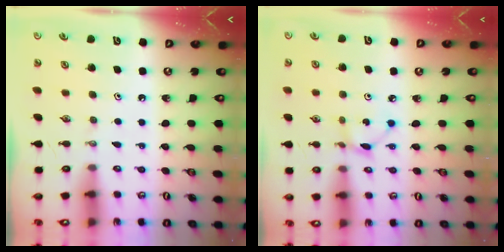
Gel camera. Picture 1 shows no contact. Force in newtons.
{"total": 2.2, "press": 2.2, "slide": 0.1}